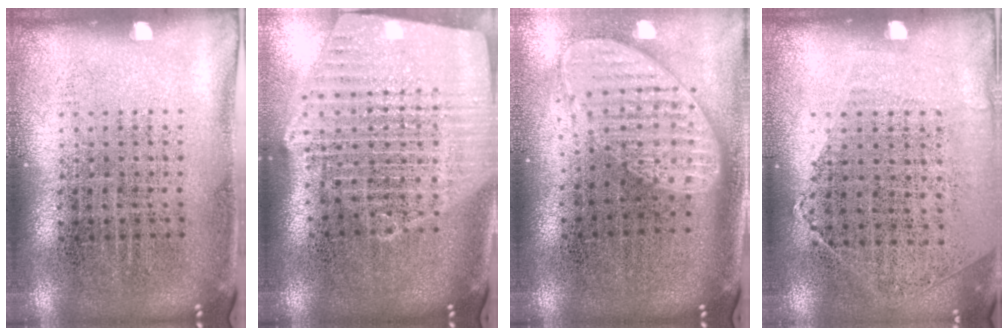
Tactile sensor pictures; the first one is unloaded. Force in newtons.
{"total": 2.6, "press": 2.2, "slide": 1.3}
{"total": 2.0, "press": 1.6, "slide": 1.2}
{"total": 1.2, "press": 0.9, "slide": 0.7}